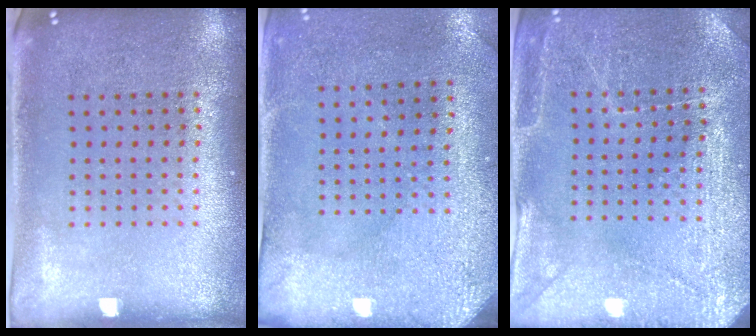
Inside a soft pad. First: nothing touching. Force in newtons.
{"total": 3.0, "press": 2.4, "slide": 1.7}
{"total": 2.9, "press": 2.9, "slide": 0.2}